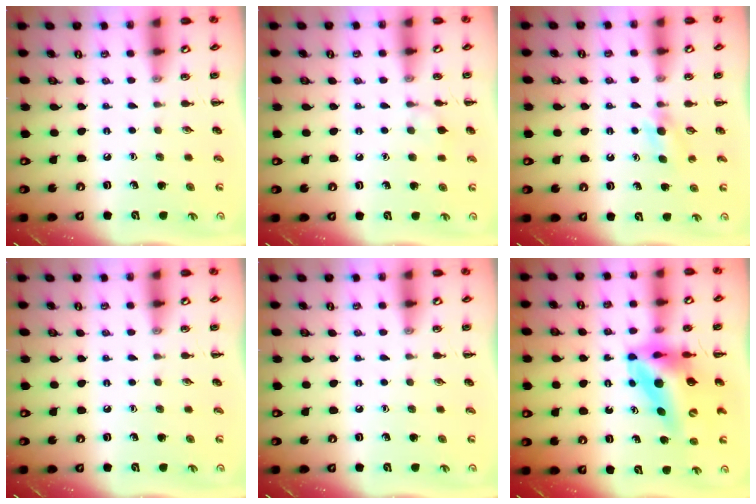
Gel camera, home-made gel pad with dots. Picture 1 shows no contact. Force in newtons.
{"total": 5.5, "press": 5.1, "slide": 2.0}
{"total": 3.9, "press": 3.7, "slide": 1.3}
{"total": 0.0}
{"total": 0.0}
{"total": 11.4, "press": 10.9, "slide": 3.6}